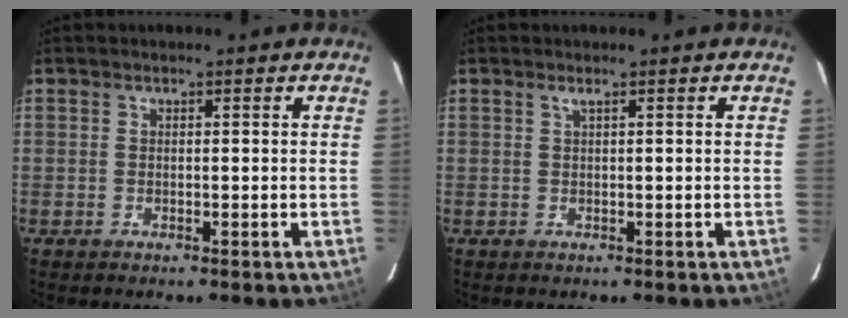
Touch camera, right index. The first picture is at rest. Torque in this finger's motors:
{"motor_torque": [0.01, 0.00, 0.00, 0.01]}